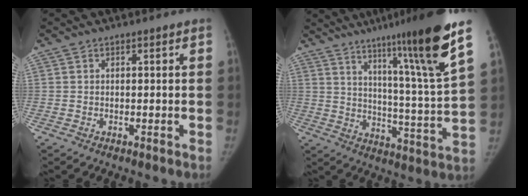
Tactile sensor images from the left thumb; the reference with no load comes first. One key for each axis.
{"total": 20.6, "fx": 12.7, "fy": 0.4, "fz": 16.2, "tx": -0.221, "ty": -0.060, "tz": 0.189}